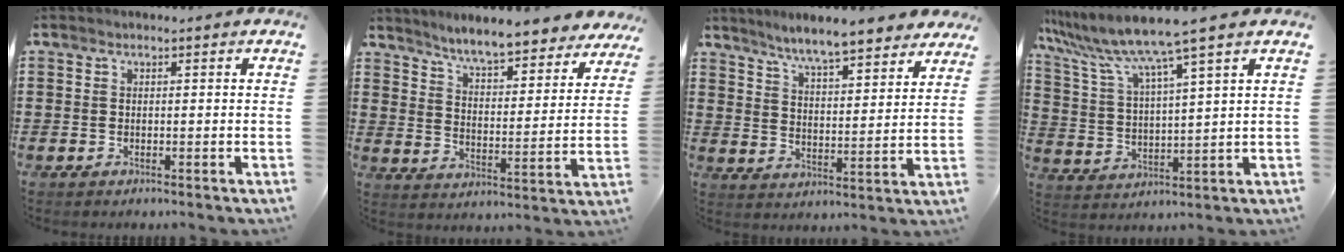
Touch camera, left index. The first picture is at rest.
{"total": 6.3, "force": [6.0, -0.3, 1.9], "torque": [-0.063, -0.043, 0.100]}
{"total": 6.4, "force": [6.1, 0.0, 2.1], "torque": [-0.066, -0.034, 0.103]}
{"total": 8.5, "force": [7.0, -0.8, 4.8], "torque": [-0.120, -0.045, 0.115]}